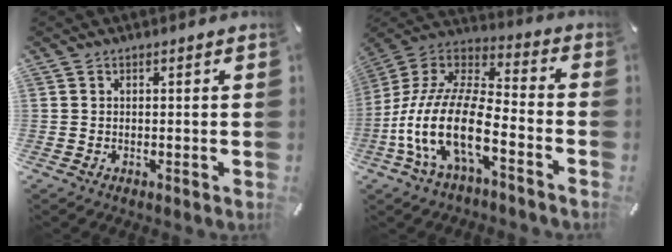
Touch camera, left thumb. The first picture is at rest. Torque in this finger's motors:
{"motor_torque": [0.04, 2.26, 2.49, 0.28, 0.89]}